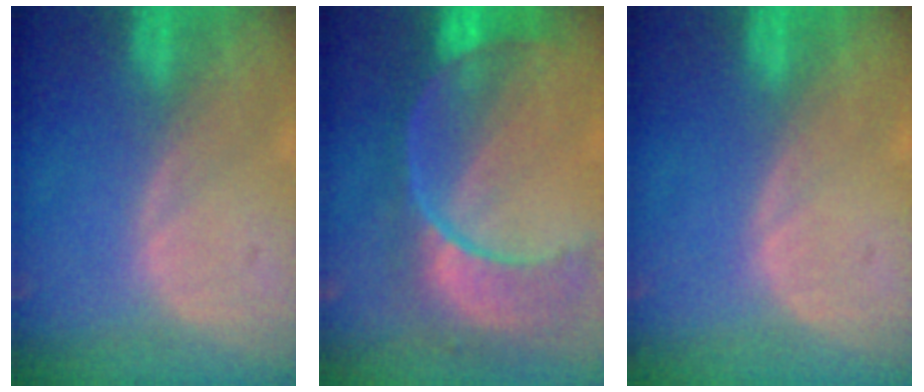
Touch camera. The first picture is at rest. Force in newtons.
{"total": 11.2, "press": 9.4, "slide": 6.1}
{"total": 0.0}